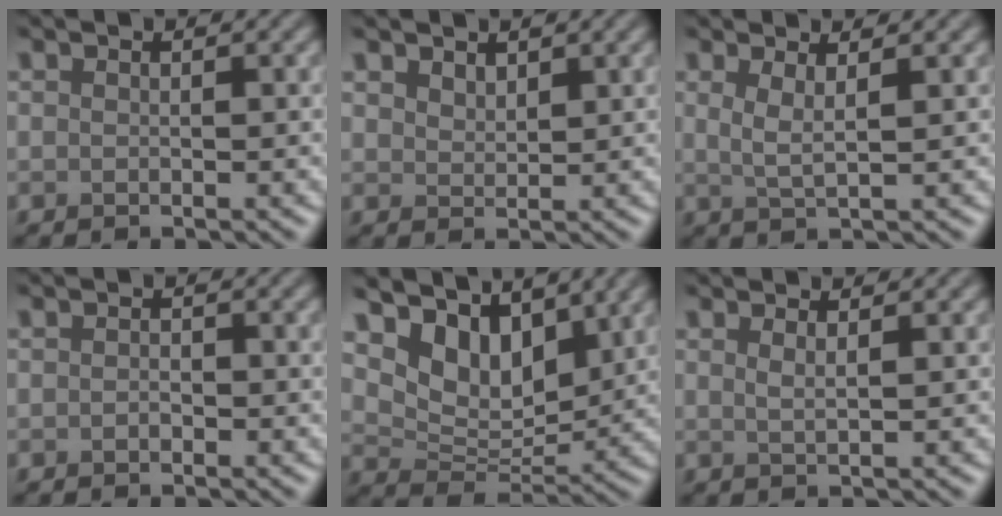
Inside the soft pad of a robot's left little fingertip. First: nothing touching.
{"total": 1.6, "force": [1.3, 0.8, 0.5], "torque": [-0.012, -0.001, 0.028]}
{"total": 2.2, "force": [0.9, 0.5, 1.9], "torque": [-0.032, -0.004, 0.016]}
{"total": 0.7, "force": [-0.2, 0.5, 0.5], "torque": [-0.008, -0.001, -0.004]}
{"total": 6.8, "force": [4.8, 3.5, 3.3], "torque": [-0.069, -0.004, 0.070]}
{"total": 1.2, "force": [0.7, 0.4, 1.0], "torque": [-0.011, 0.002, 0.009]}